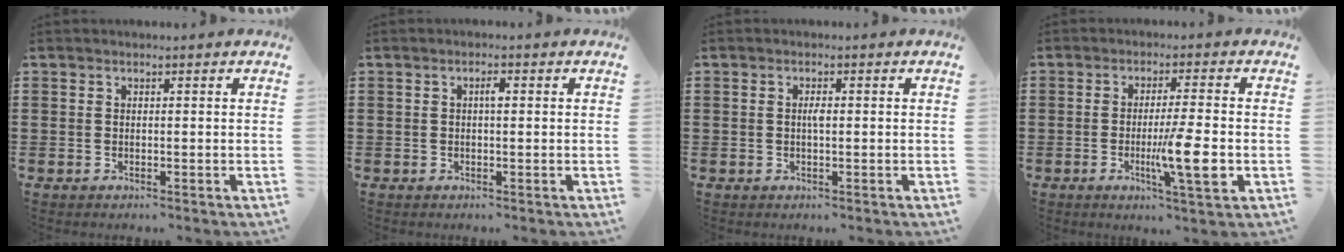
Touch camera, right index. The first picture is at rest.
{"total": 1.4, "force": [0.2, 0.4, 1.3], "torque": [-0.026, 0.004, 0.001]}
{"total": 1.4, "force": [0.0, 0.4, 1.4], "torque": [-0.027, 0.002, -0.001]}
{"total": 8.5, "force": [-2.0, 0.8, 8.3], "torque": [-0.147, -0.015, -0.035]}